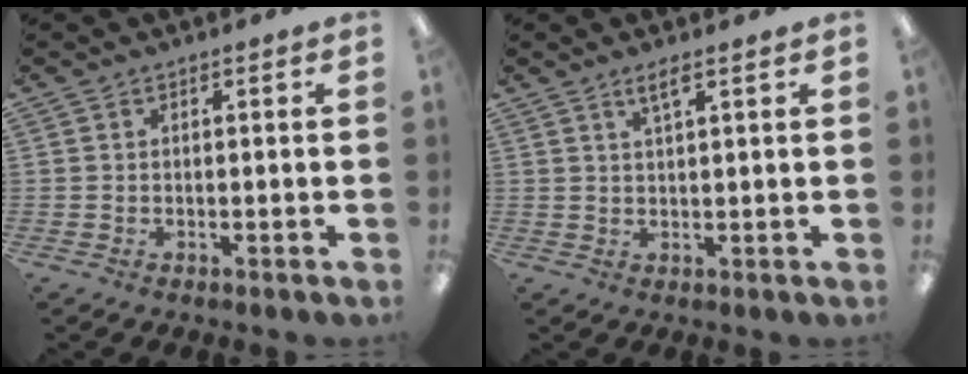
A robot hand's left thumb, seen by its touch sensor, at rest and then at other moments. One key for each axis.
{"total": 3.2, "fx": 2.2, "fy": 0.3, "fz": 2.3, "tx": -0.051, "ty": 0.000, "tz": 0.037}